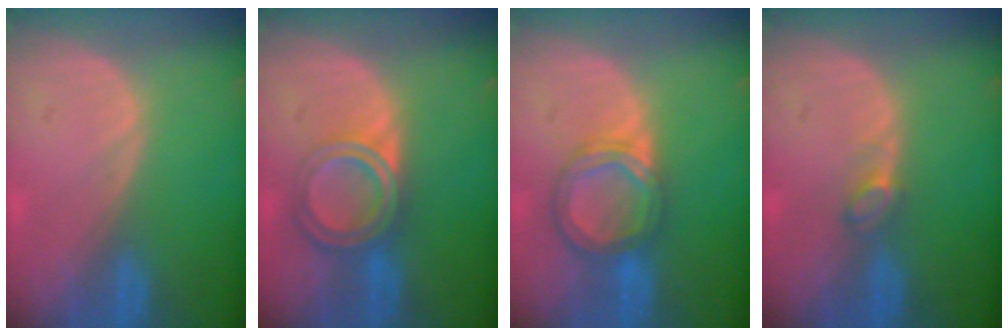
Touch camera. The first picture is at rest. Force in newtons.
{"total": 6.4, "press": 5.4, "slide": 3.4}
{"total": 6.3, "press": 5.9, "slide": 2.3}
{"total": 2.0, "press": 1.9, "slide": 0.2}